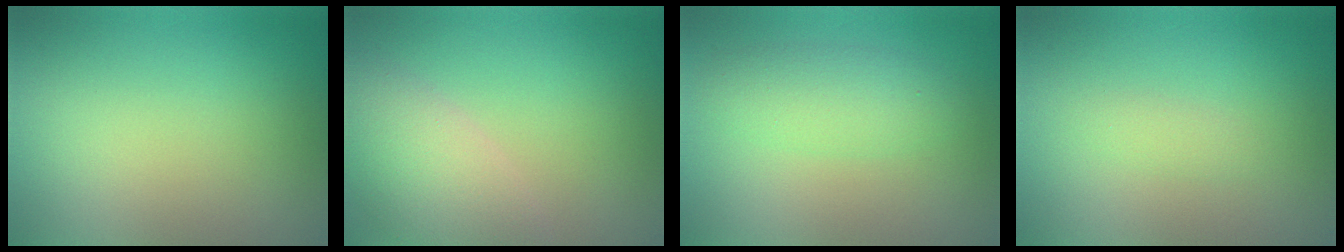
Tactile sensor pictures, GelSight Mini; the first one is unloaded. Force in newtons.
{"total": 5.5, "press": 5.5, "slide": 0.5}
{"total": 2.8, "press": 2.8, "slide": 0.0}
{"total": 0.9, "press": 0.9, "slide": 0.0}